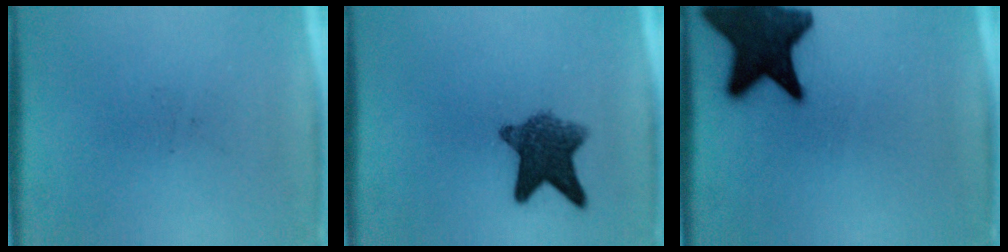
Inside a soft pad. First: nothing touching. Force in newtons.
{"total": 8.1}
{"total": 16.2}